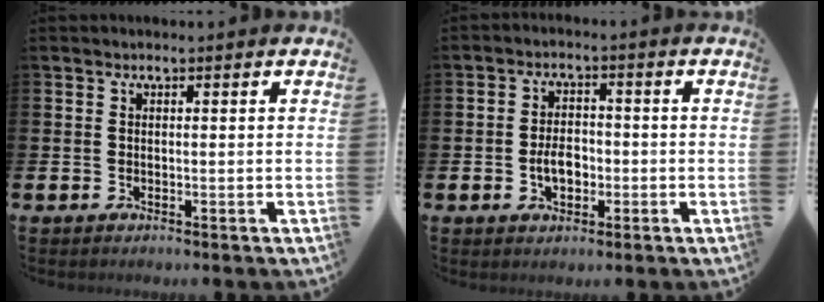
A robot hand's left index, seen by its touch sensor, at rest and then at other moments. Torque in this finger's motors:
{"motor_torque": [0.42, 0.40, 0.11, 0.08]}